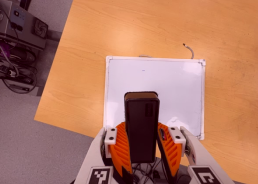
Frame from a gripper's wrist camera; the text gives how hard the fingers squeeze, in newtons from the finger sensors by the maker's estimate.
{"total": 7.1, "left": 6.2, "right": 7.9}